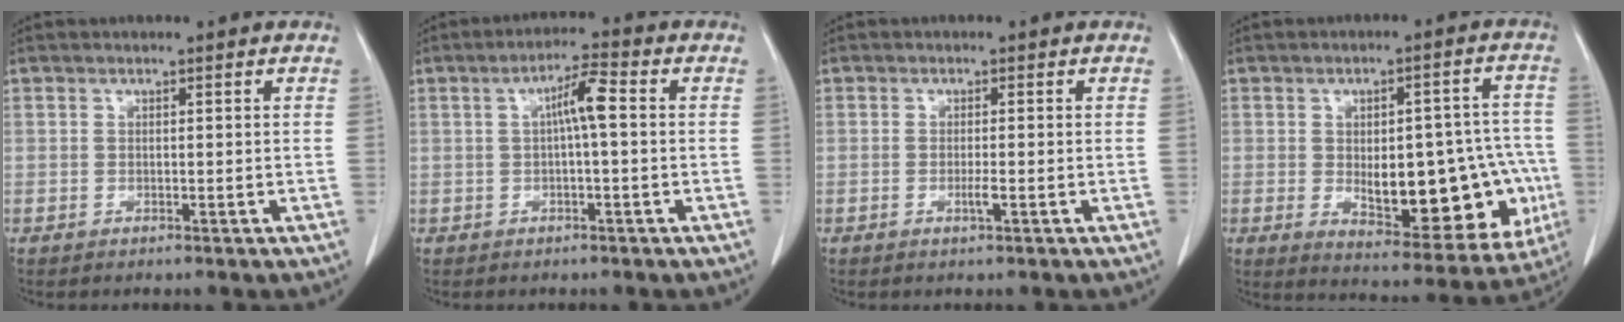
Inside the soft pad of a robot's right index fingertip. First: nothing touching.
{"total": 4.8, "force": [0.4, 0.4, 4.7], "torque": [-0.082, 0.012, 0.006]}
{"total": 1.3, "force": [-0.3, 0.0, 1.3], "torque": [-0.023, -0.002, -0.002]}
{"total": 17.7, "force": [-3.2, 7.8, 15.6], "torque": [-0.166, 0.024, -0.010]}